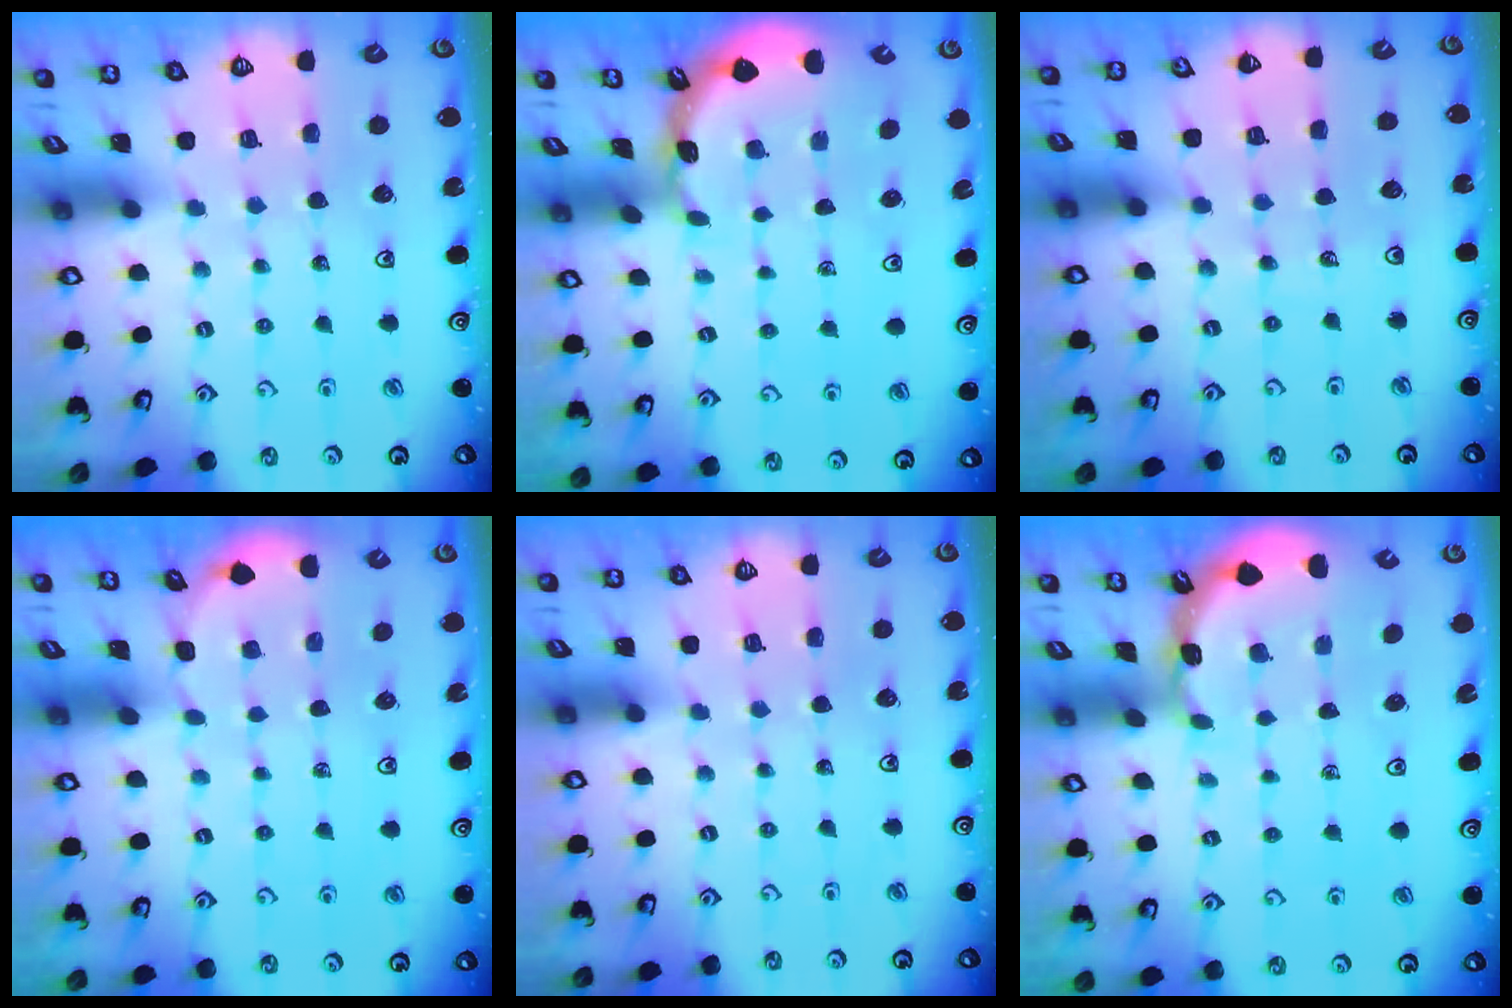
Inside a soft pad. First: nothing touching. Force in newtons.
{"total": 1.8, "press": 1.8, "slide": 0.2}
{"total": 5.4, "press": 5.4, "slide": 0.6}
{"total": 0.9, "press": 0.9, "slide": 0.1}
{"total": 0.0}
{"total": 1.8, "press": 1.7, "slide": 0.0}